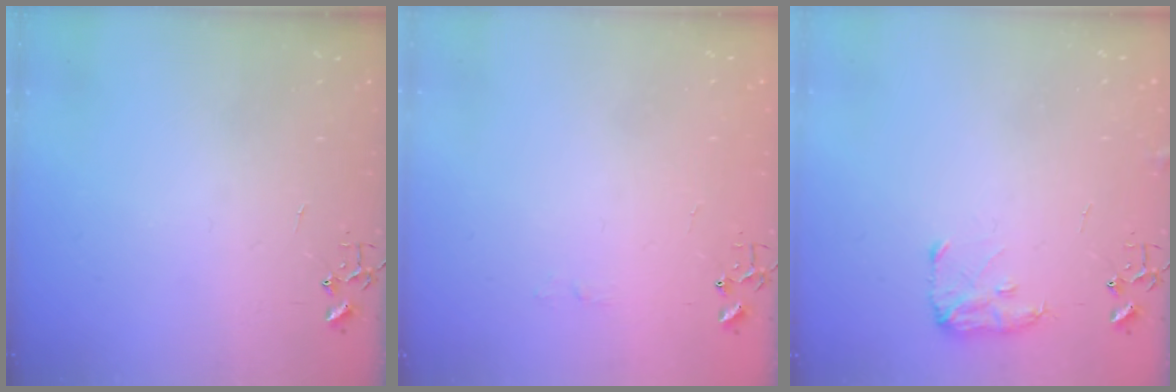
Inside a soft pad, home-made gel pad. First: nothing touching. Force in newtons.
{"total": 3.9, "press": 3.9, "slide": 0.5}
{"total": 8.1, "press": 8.0, "slide": 0.5}